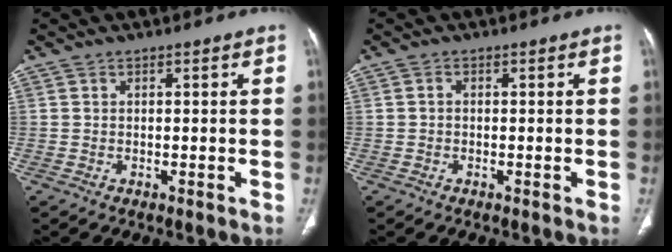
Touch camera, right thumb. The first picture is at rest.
{"total": 0.5, "force": [-0.1, 0.4, 0.3], "torque": [-0.003, 0.003, -0.007]}